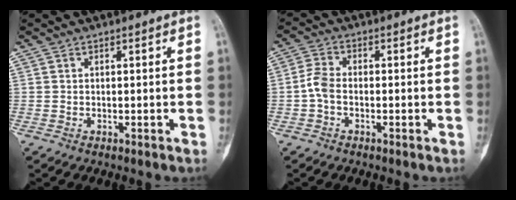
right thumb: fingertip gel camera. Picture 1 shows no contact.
{"total": 3.7, "force": [-1.0, 2.2, 2.8], "torque": [-0.063, 0.012, -0.027]}